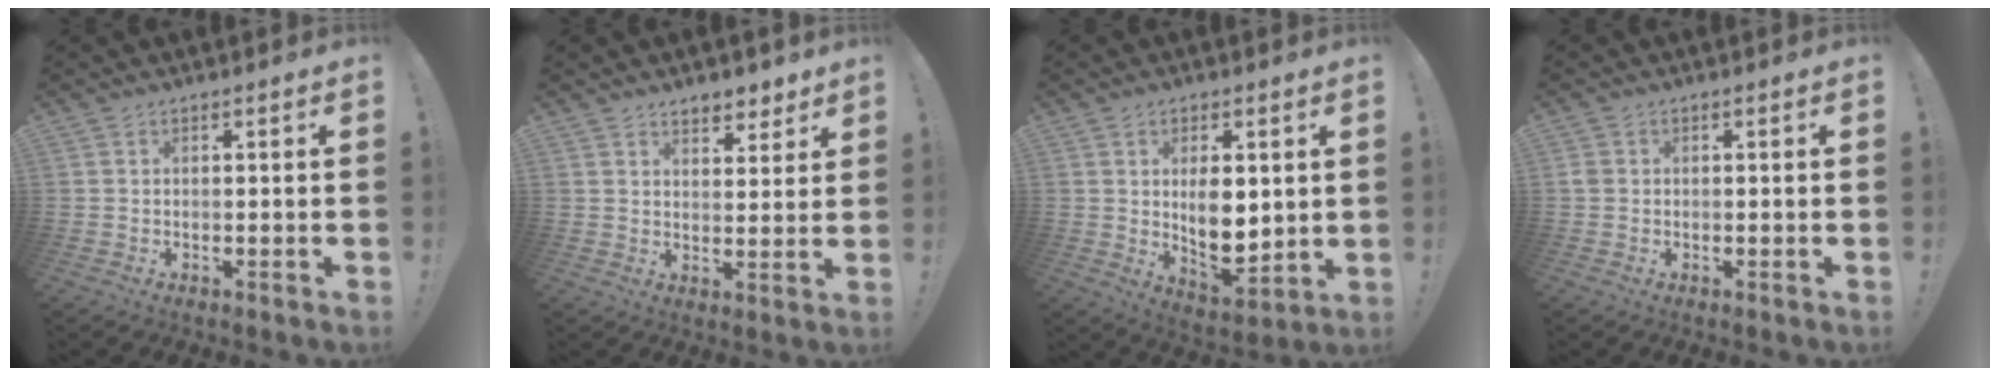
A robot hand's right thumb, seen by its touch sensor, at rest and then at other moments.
{"total": 5.7, "force": [4.8, 2.8, 1.6], "torque": [-0.002, -0.036, 0.085]}
{"total": 10.0, "force": [2.3, 5.7, 7.9], "torque": [-0.123, -0.026, 0.046]}
{"total": 1.7, "force": [0.1, 1.4, 0.9], "torque": [-0.016, 0.005, 0.003]}